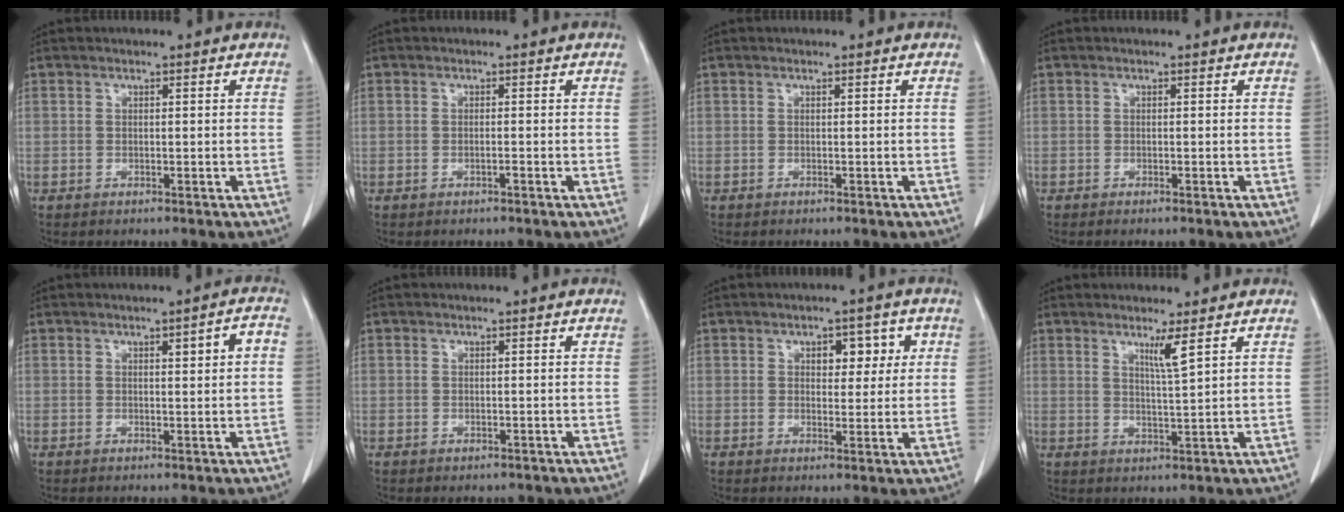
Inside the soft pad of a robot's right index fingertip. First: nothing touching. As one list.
[{"total": 0.5, "force": [-0.3, 0.1, 0.4], "torque": [-0.009, 0.001, -0.004]}, {"total": 0.0}, {"total": 0.7, "force": [-0.6, 0.0, 0.4], "torque": [-0.008, -0.002, -0.009]}, {"total": 3.2, "force": [0.6, 0.3, 3.1], "torque": [-0.042, 0.010, 0.009]}, {"total": 0.9, "force": [-0.4, 0.8, 0.1], "torque": [-0.004, 0.005, -0.003]}, {"total": 4.8, "force": [1.7, 2.8, 3.5], "torque": [-0.036, 0.011, 0.023]}, {"total": 3.2, "force": [1.8, -0.8, 2.5], "torque": [-0.046, -0.014, 0.036]}]